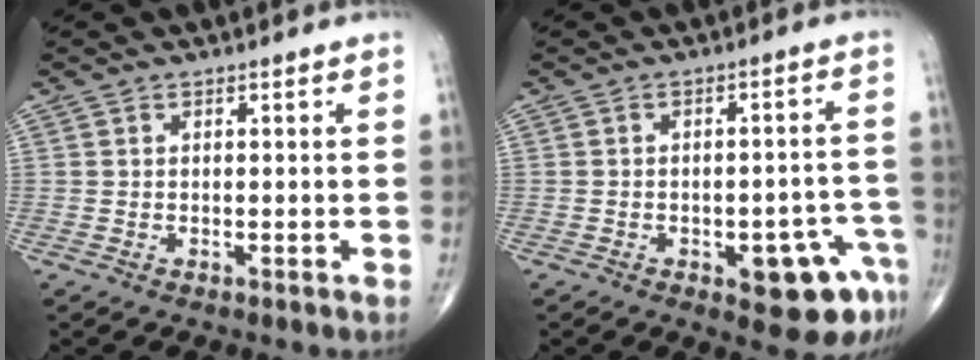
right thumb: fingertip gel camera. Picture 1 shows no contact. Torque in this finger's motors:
{"motor_torque": [1.50, 0.78, 0.57, -0.98, 0.15]}